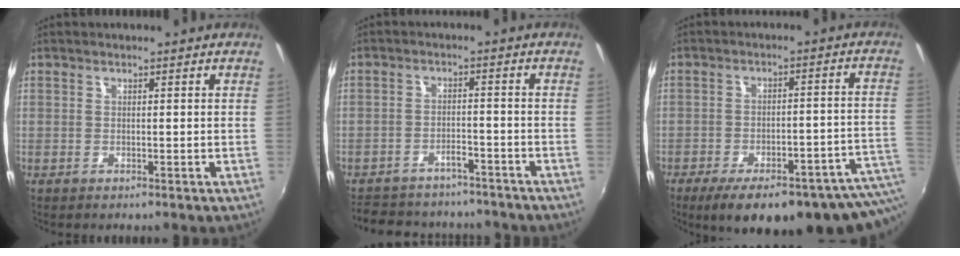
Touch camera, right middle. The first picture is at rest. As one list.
[{"total": 14.8, "force": [-12.9, 5.2, 5.1], "torque": [-0.118, 0.014, -0.174]}, {"total": 20.8, "force": [-14.1, 5.9, 14.1], "torque": [-0.177, -0.030, -0.174]}]